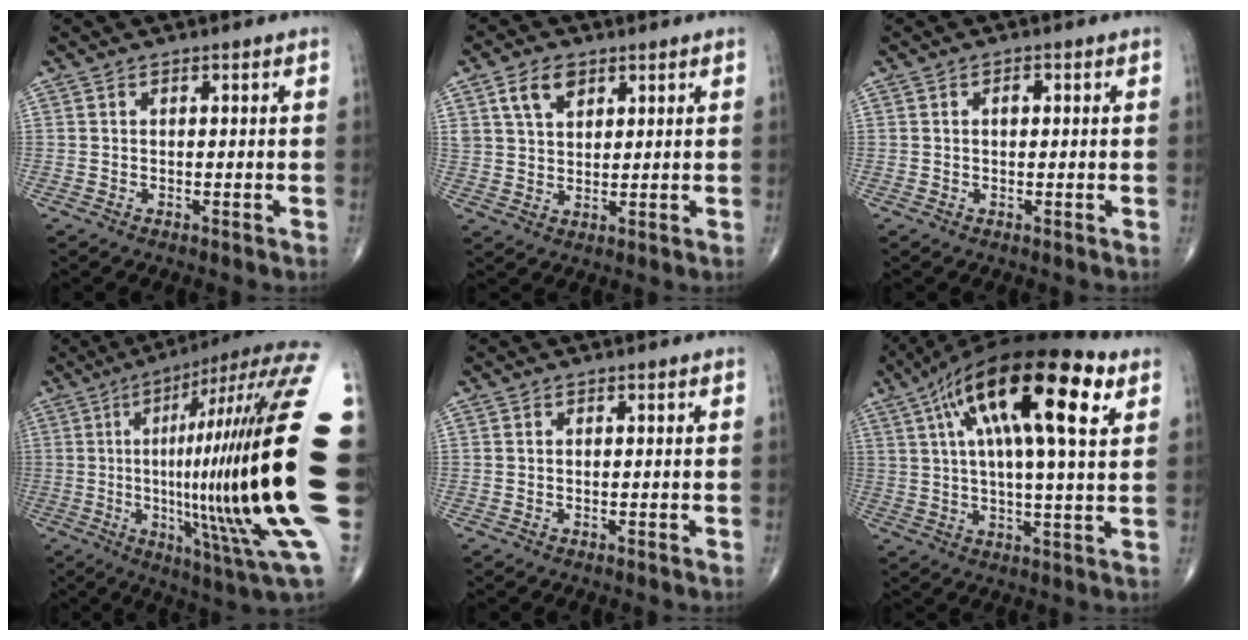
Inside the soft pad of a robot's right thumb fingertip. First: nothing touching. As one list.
[{"total": 5.9, "force": [3.1, 3.6, 3.5], "torque": [-0.051, -0.012, 0.059]}, {"total": 1.3, "force": [0.2, 0.8, 1.0], "torque": [-0.014, 0.003, 0.002]}, {"total": 37.4, "force": [0.7, 6.5, 36.8], "torque": [-0.497, 0.003, 0.000]}, {"total": 0.0}, {"total": 22.5, "force": [9.1, 6.0, 19.7], "torque": [-0.337, 0.012, 0.143]}]